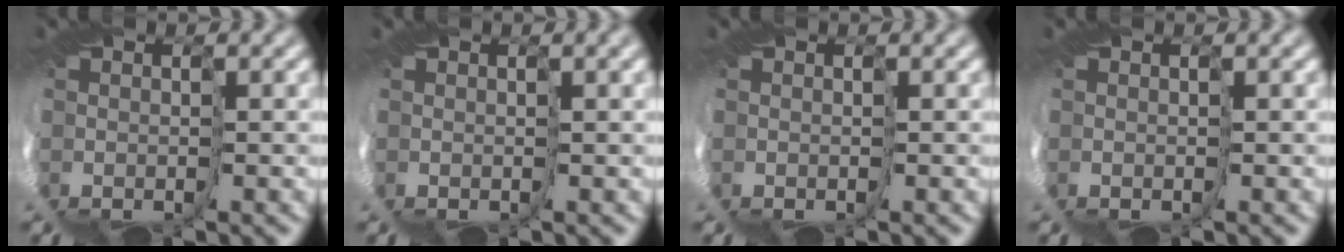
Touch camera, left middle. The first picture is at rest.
{"total": 1.6, "force": [0.9, -0.2, 1.4], "torque": [-0.025, -0.005, 0.024]}
{"total": 0.0}
{"total": 0.0}